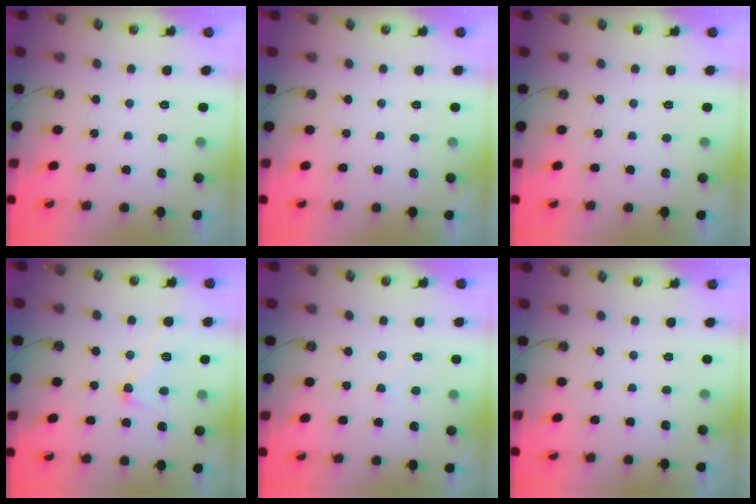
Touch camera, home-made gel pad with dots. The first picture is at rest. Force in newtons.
{"total": 0.0}
{"total": 0.0}
{"total": 2.9, "press": 2.9, "slide": 0.4}
{"total": 5.6, "press": 5.6, "slide": 0.3}
{"total": 0.0}